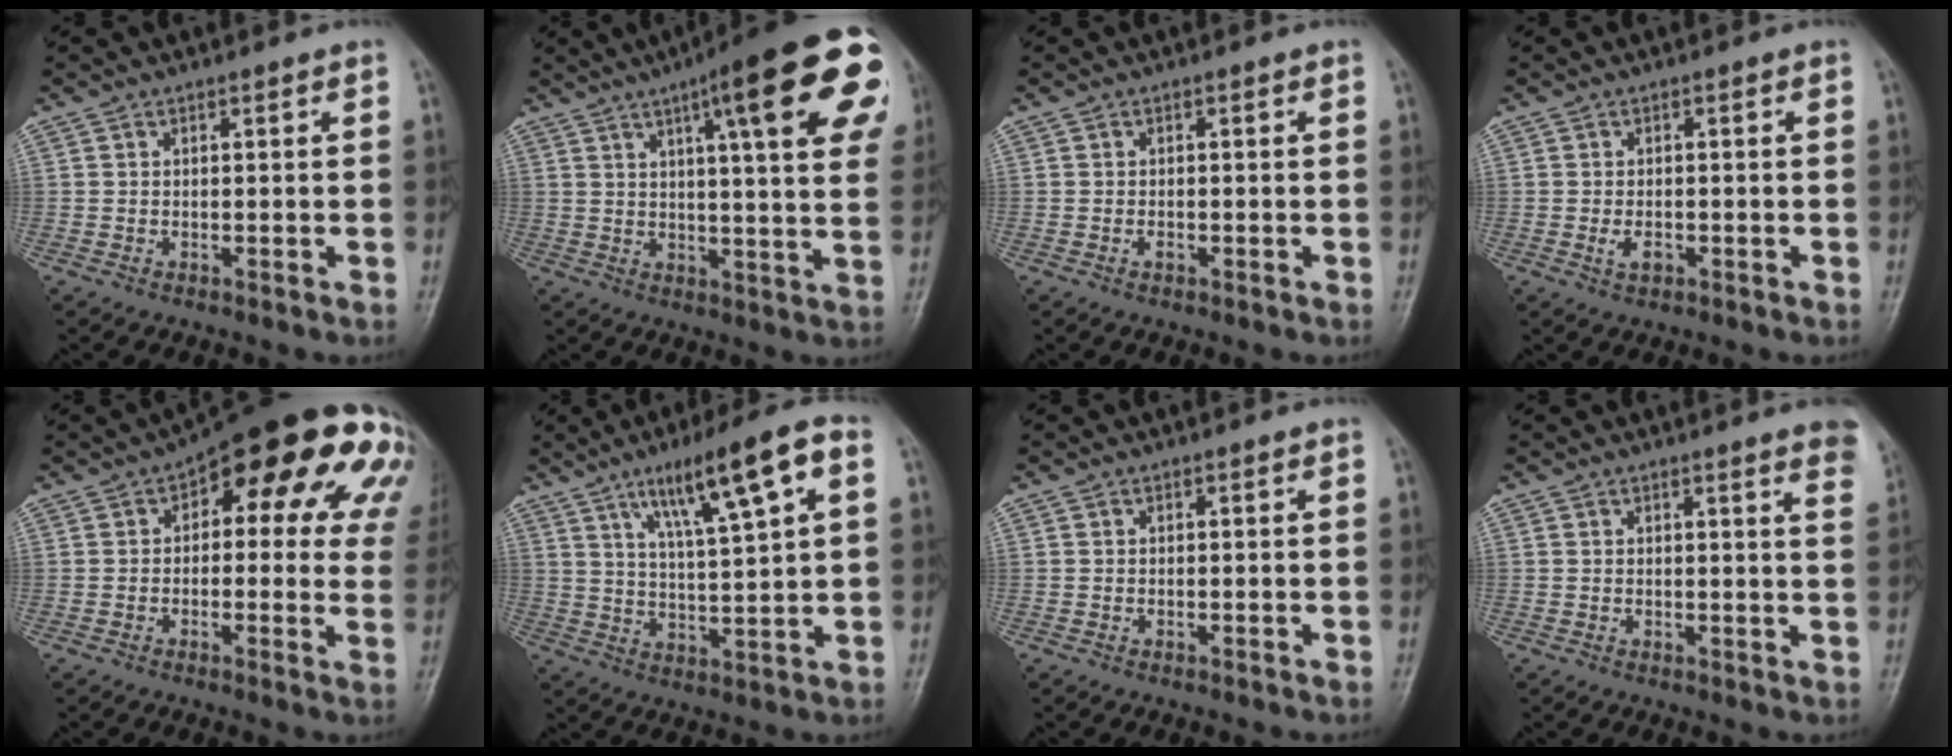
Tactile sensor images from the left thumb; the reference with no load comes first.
{"total": 24.0, "force": [10.2, 5.2, 21.1], "torque": [-0.255, -0.007, 0.129]}
{"total": 0.9, "force": [-0.4, 0.6, 0.6], "torque": [-0.006, 0.001, -0.008]}
{"total": 2.4, "force": [-0.7, 1.5, 1.7], "torque": [-0.031, 0.000, -0.013]}
{"total": 23.4, "force": [8.2, 10.5, 19.2], "torque": [-0.197, 0.026, 0.097]}
{"total": 14.6, "force": [6.5, 2.6, 12.9], "torque": [-0.205, -0.006, 0.108]}
{"total": 0.0}
{"total": 6.6, "force": [5.0, 0.8, 4.2], "torque": [-0.035, -0.014, 0.040]}